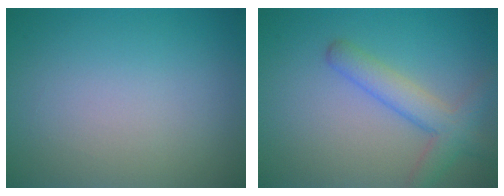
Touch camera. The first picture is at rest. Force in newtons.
{"total": 3.7, "press": 3.7, "slide": 0.1}